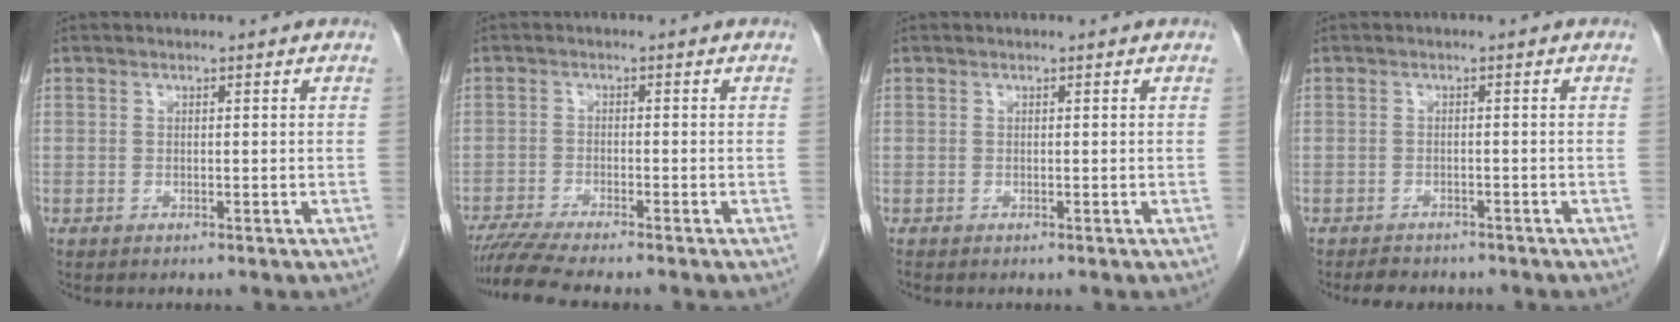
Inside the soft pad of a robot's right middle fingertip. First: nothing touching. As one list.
[{"total": 6.4, "force": [-5.7, -0.5, 3.0], "torque": [-0.048, -0.015, -0.096]}, {"total": 0.0}, {"total": 3.8, "force": [-3.3, 1.6, 1.0], "torque": [-0.023, -0.003, -0.044]}]